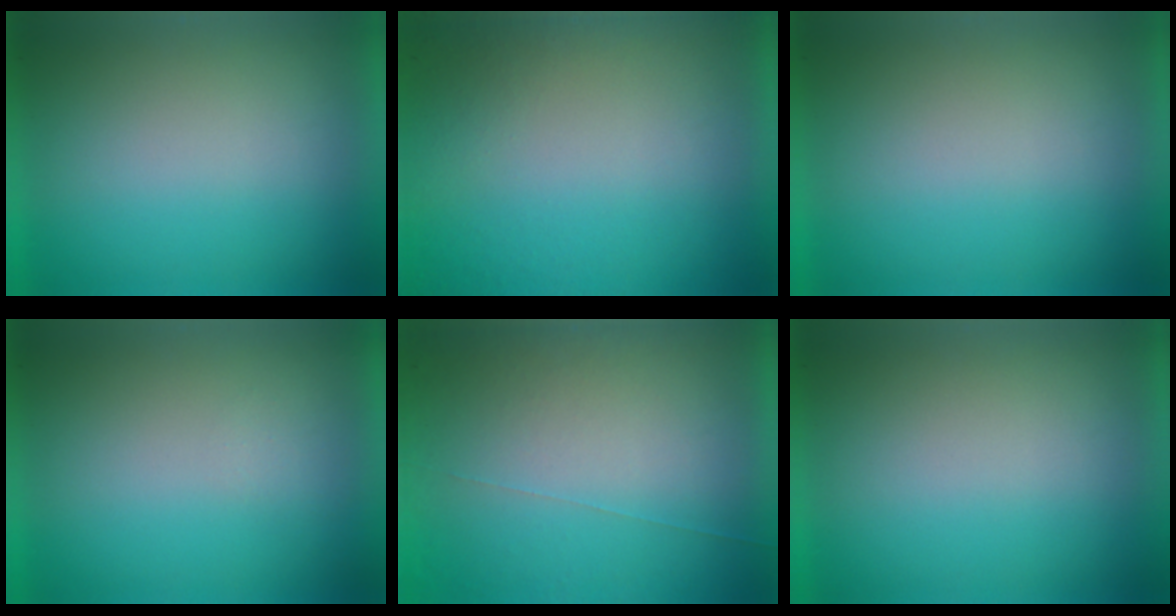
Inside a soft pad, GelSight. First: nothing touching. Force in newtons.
{"total": 8.2}
{"total": 0.0}
{"total": 1.3}
{"total": 6.7}
{"total": 0.0}